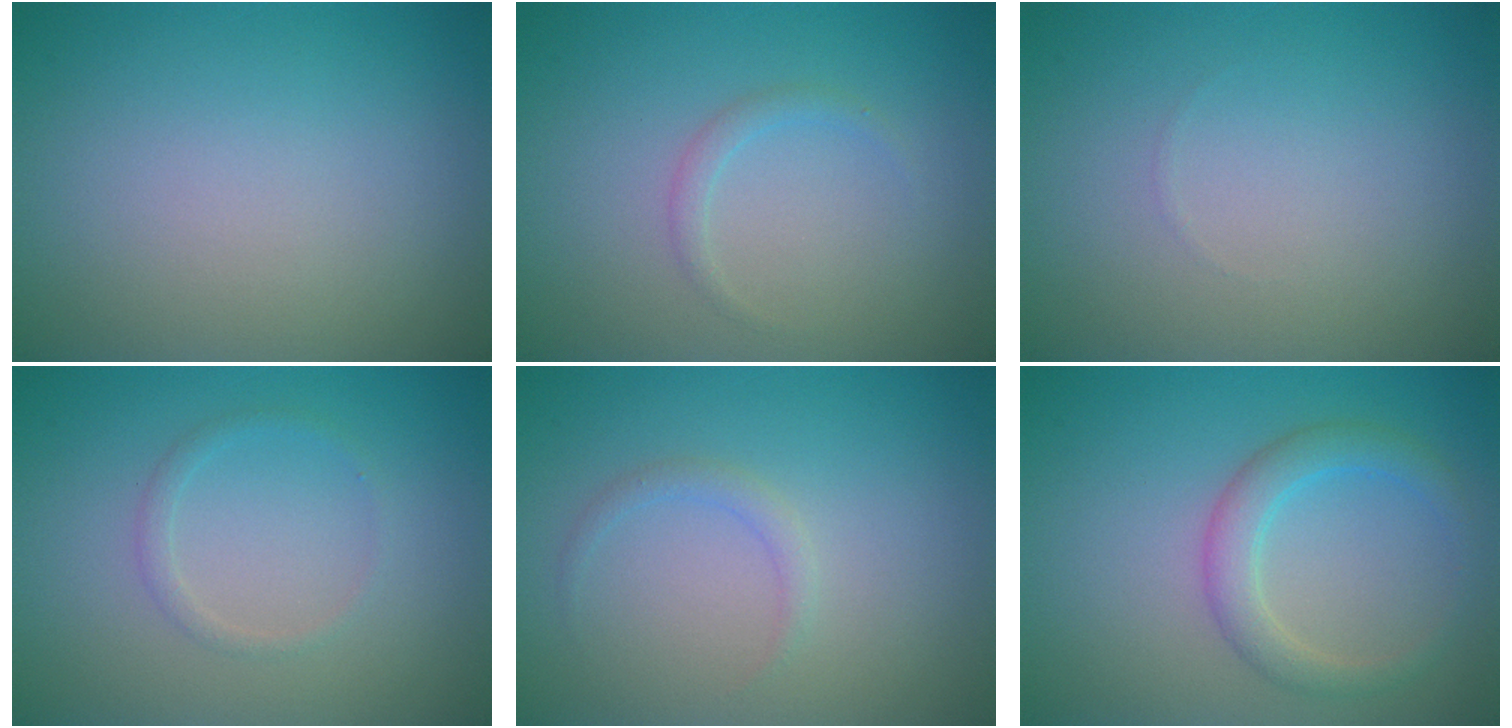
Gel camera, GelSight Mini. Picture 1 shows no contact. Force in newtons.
{"total": 1.0, "press": 1.0, "slide": 0.0}
{"total": 0.0}
{"total": 1.0, "press": 1.0, "slide": 0.1}
{"total": 1.0, "press": 1.0, "slide": 0.0}
{"total": 2.9, "press": 2.9, "slide": 0.2}